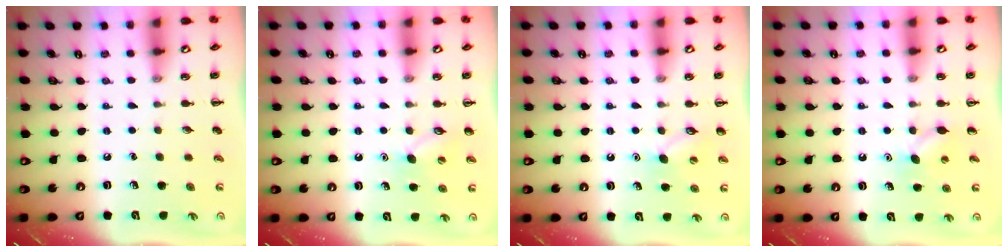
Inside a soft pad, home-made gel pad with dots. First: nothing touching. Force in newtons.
{"total": 6.3, "press": 6.0, "slide": 1.7}
{"total": 6.3, "press": 6.0, "slide": 1.7}
{"total": 5.5, "press": 5.3, "slide": 1.3}